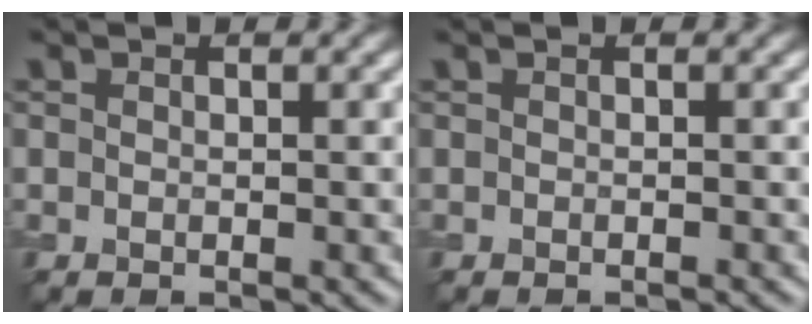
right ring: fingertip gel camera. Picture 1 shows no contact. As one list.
[{"total": 0.8, "force": [-0.6, 0.2, 0.5], "torque": [0.000, 0.000, -0.012]}]